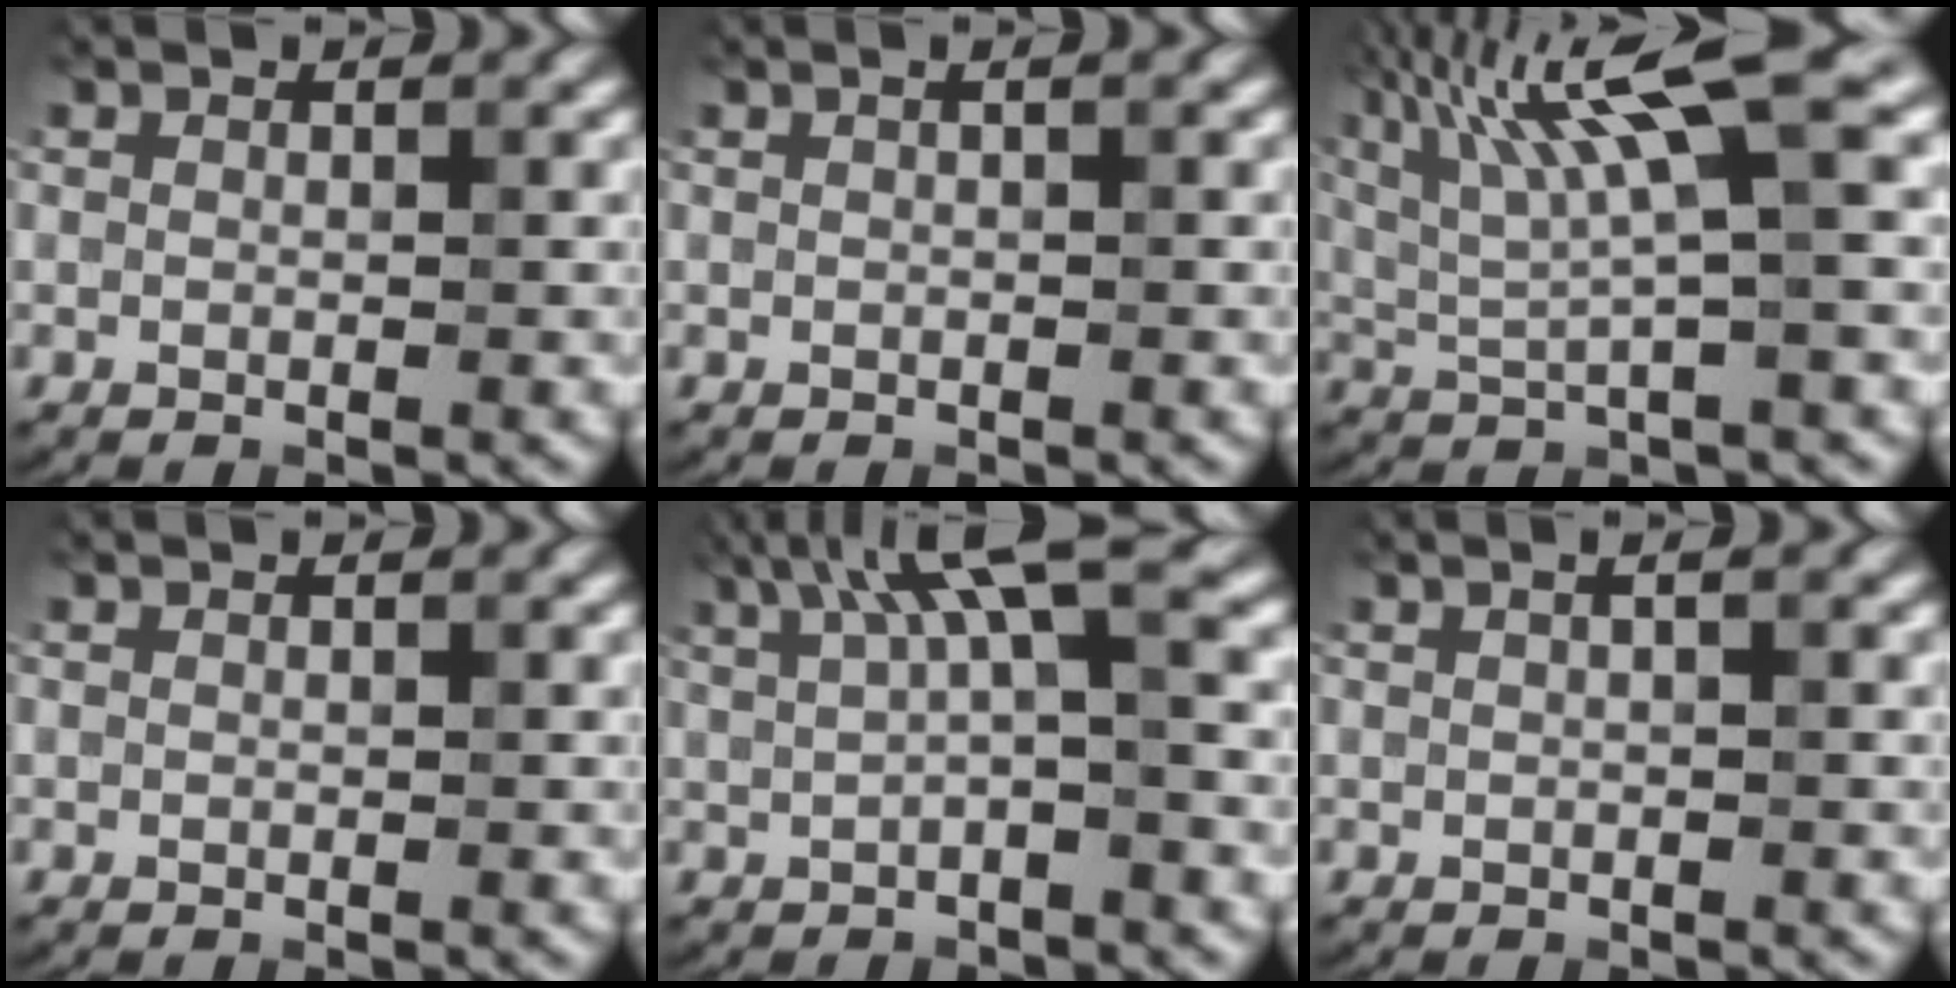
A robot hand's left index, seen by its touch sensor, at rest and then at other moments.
{"total": 1.1, "force": [0.4, 0.3, 0.9], "torque": [-0.005, 0.001, -0.003]}
{"total": 9.8, "force": [3.6, 1.8, 8.9], "torque": [-0.166, 0.021, 0.067]}
{"total": 0.0}
{"total": 6.3, "force": [2.3, 1.2, 5.7], "torque": [-0.097, 0.019, 0.040]}
{"total": 2.2, "force": [0.9, 1.0, 1.8], "torque": [-0.015, 0.016, -0.005]}